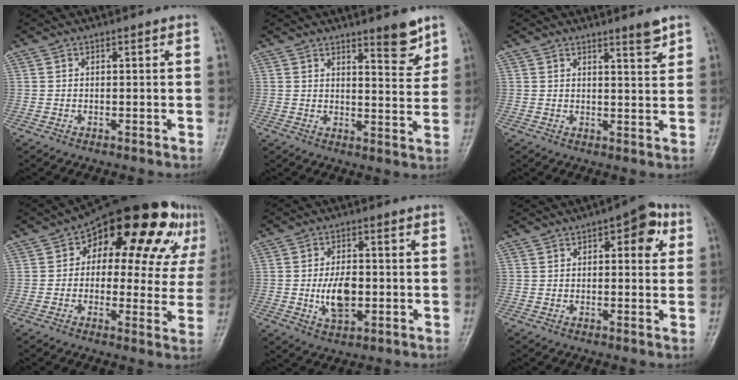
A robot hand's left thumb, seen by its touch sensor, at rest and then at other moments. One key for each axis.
{"total": 6.1, "fx": 4.5, "fy": 1.5, "fz": 3.8, "tx": -0.037, "ty": -0.038, "tz": 0.061}
{"total": 3.2, "fx": 2.5, "fy": 0.3, "fz": 2.0, "tx": -0.024, "ty": -0.024, "tz": 0.037}
{"total": 22.4, "fx": 9.1, "fy": 12.0, "fz": 16.5, "tx": -0.166, "ty": 0.023, "tz": 0.120}
{"total": 8.0, "fx": -0.9, "fy": 4.5, "fz": 6.5, "tx": -0.104, "ty": -0.001, "tz": -0.014}
{"total": 7.6, "fx": 2.7, "fy": 3.5, "fz": 6.2, "tx": -0.047, "ty": 0.004, "tz": 0.025}